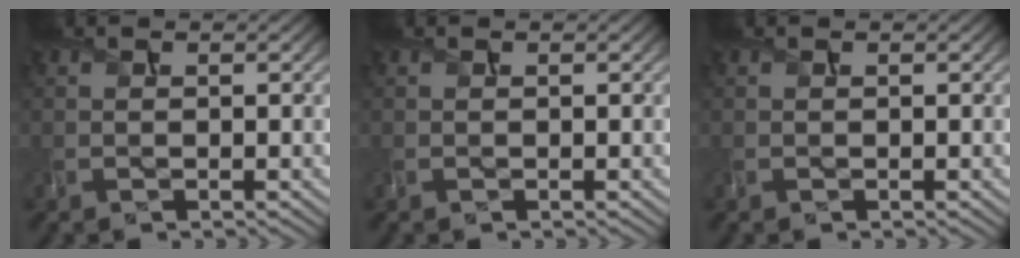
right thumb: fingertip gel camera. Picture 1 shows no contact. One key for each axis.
{"total": 0.0}
{"total": 0.0}